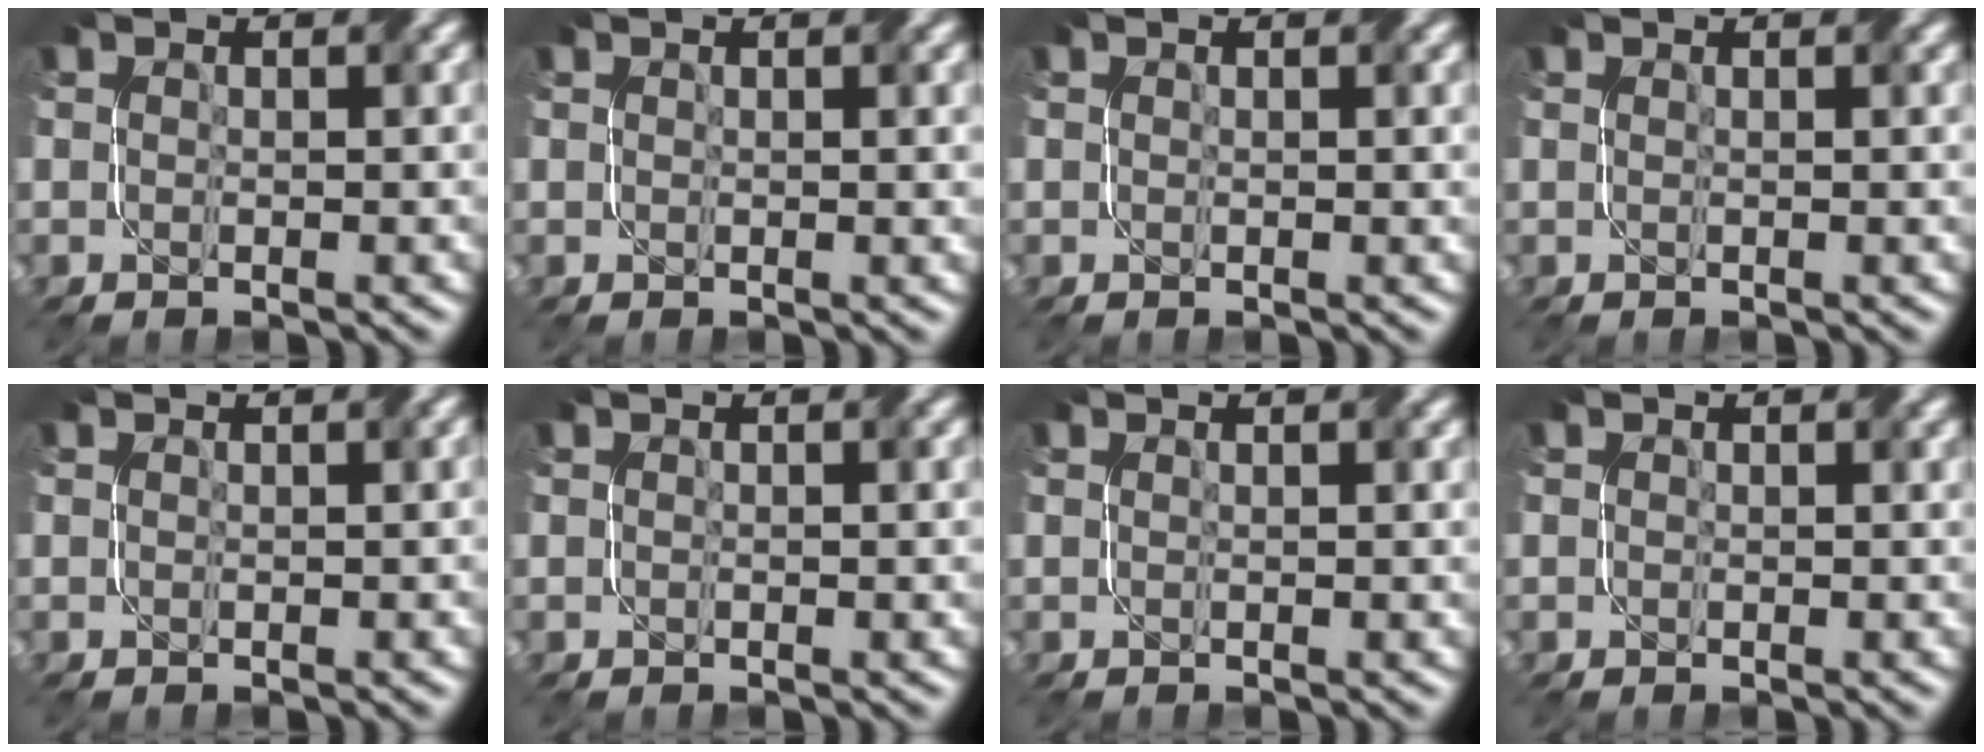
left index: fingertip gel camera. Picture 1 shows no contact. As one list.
[{"total": 1.0, "force": [0.6, 0.4, 0.7], "torque": [-0.009, -0.001, 0.009]}, {"total": 0.6, "force": [0.3, 0.3, 0.3], "torque": [-0.003, 0.000, 0.004]}, {"total": 0.0}, {"total": 0.0}, {"total": 0.6, "force": [0.2, 0.3, 0.4], "torque": [-0.006, 0.001, 0.001]}, {"total": 0.0}, {"total": 0.7, "force": [0.3, 0.6, 0.1], "torque": [0.001, -0.001, -0.002]}]